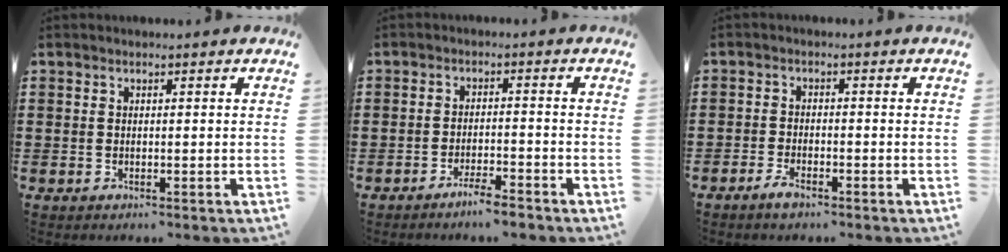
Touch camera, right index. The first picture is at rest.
{"total": 3.3, "force": [-3.0, 0.1, 1.3], "torque": [-0.021, 0.004, -0.058]}
{"total": 2.0, "force": [-1.8, 0.7, 0.8], "torque": [-0.023, 0.000, -0.036]}